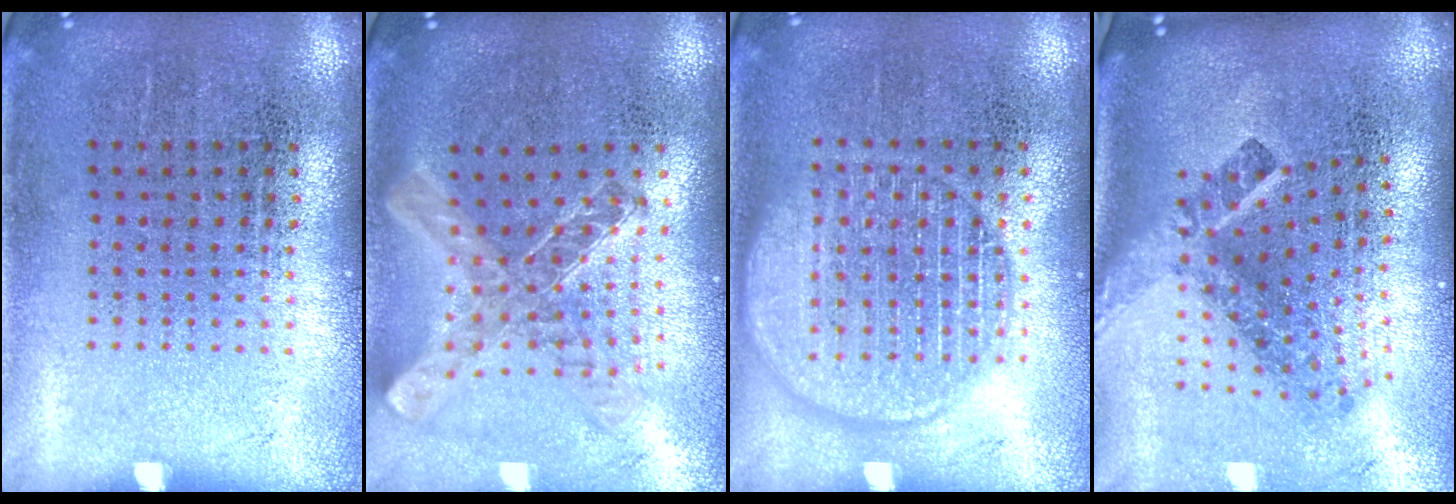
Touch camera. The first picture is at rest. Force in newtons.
{"total": 1.1, "press": 1.1, "slide": 0.2}
{"total": 3.1, "press": 3.1, "slide": 0.4}
{"total": 2.7, "press": 1.6, "slide": 2.1}